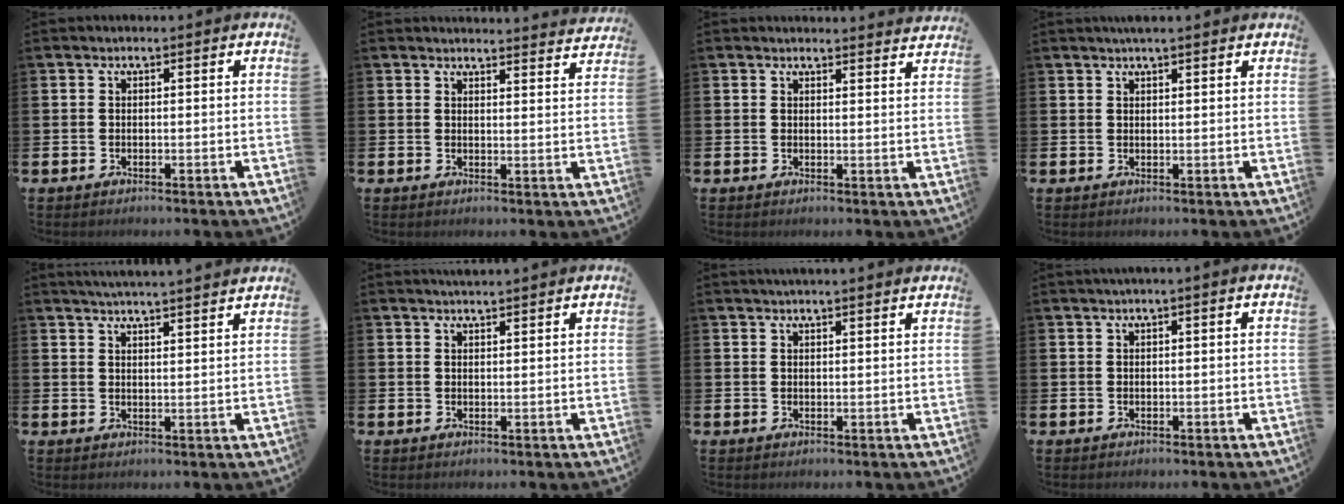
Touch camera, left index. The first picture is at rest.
{"total": 3.1, "force": [3.1, -0.1, -0.1], "torque": [0.007, -0.026, 0.054]}
{"total": 2.3, "force": [2.3, 0.1, -0.1], "torque": [0.009, -0.017, 0.039]}
{"total": 2.0, "force": [1.7, 0.2, 0.9], "torque": [-0.006, -0.002, 0.028]}
{"total": 4.1, "force": [4.0, -0.8, 0.4], "torque": [-0.014, -0.023, 0.072]}
{"total": 2.1, "force": [2.1, 0.0, 0.2], "torque": [-0.002, -0.009, 0.038]}
{"total": 2.0, "force": [2.0, -0.2, 0.3], "torque": [0.002, -0.010, 0.034]}
{"total": 0.8, "force": [0.4, -0.2, 0.7], "torque": [-0.015, 0.003, 0.007]}